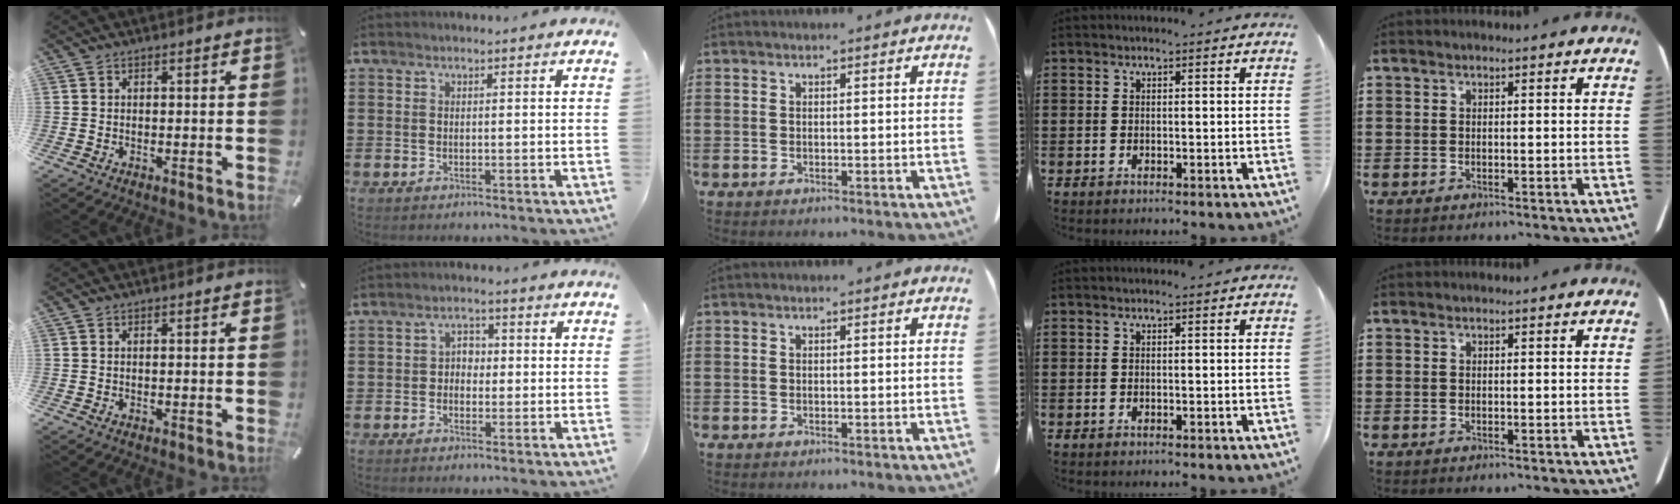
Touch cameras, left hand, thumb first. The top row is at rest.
{"index": {"total": 2.7, "force": [-0.4, 2.0, 1.8], "torque": [-0.032, 0.006, -0.014]}}